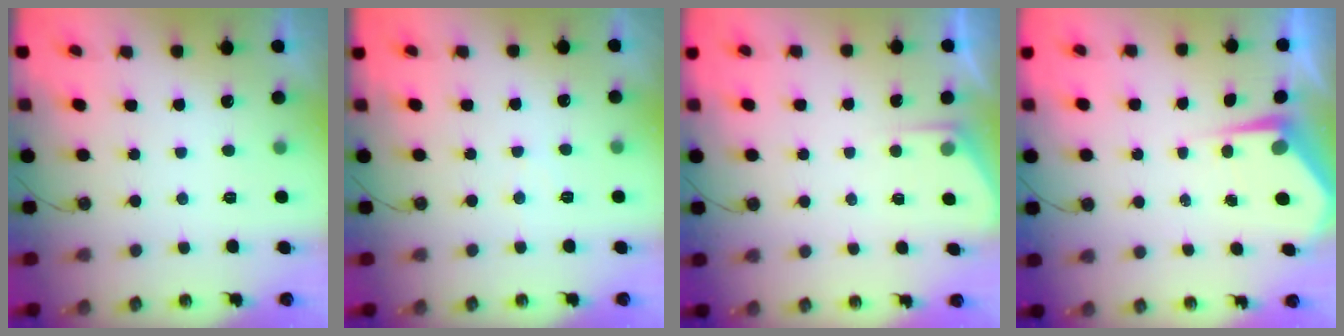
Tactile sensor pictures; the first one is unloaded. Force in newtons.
{"total": 4.2, "press": 4.1, "slide": 0.6}
{"total": 2.7, "press": 2.7, "slide": 0.3}
{"total": 4.2, "press": 4.2, "slide": 0.5}